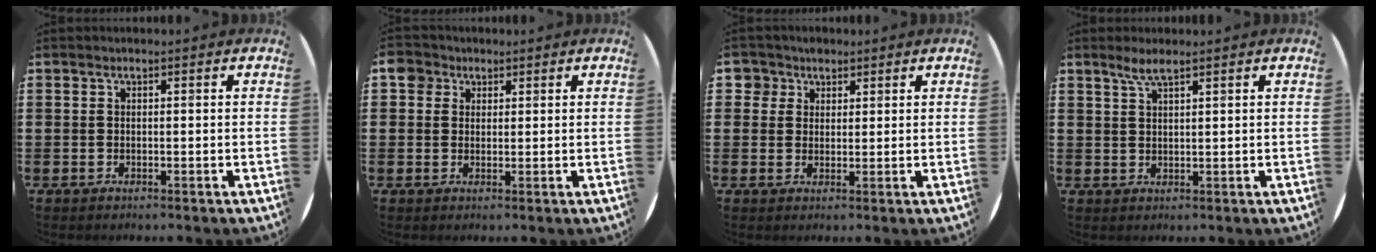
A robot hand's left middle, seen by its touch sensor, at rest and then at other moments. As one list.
[{"total": 2.8, "force": [1.7, 2.1, 0.6], "torque": [-0.004, 0.003, 0.029]}, {"total": 3.1, "force": [2.1, 2.3, 0.2], "torque": [0.001, 0.003, 0.036]}, {"total": 2.8, "force": [2.1, 0.3, 1.8], "torque": [-0.040, 0.004, 0.037]}]